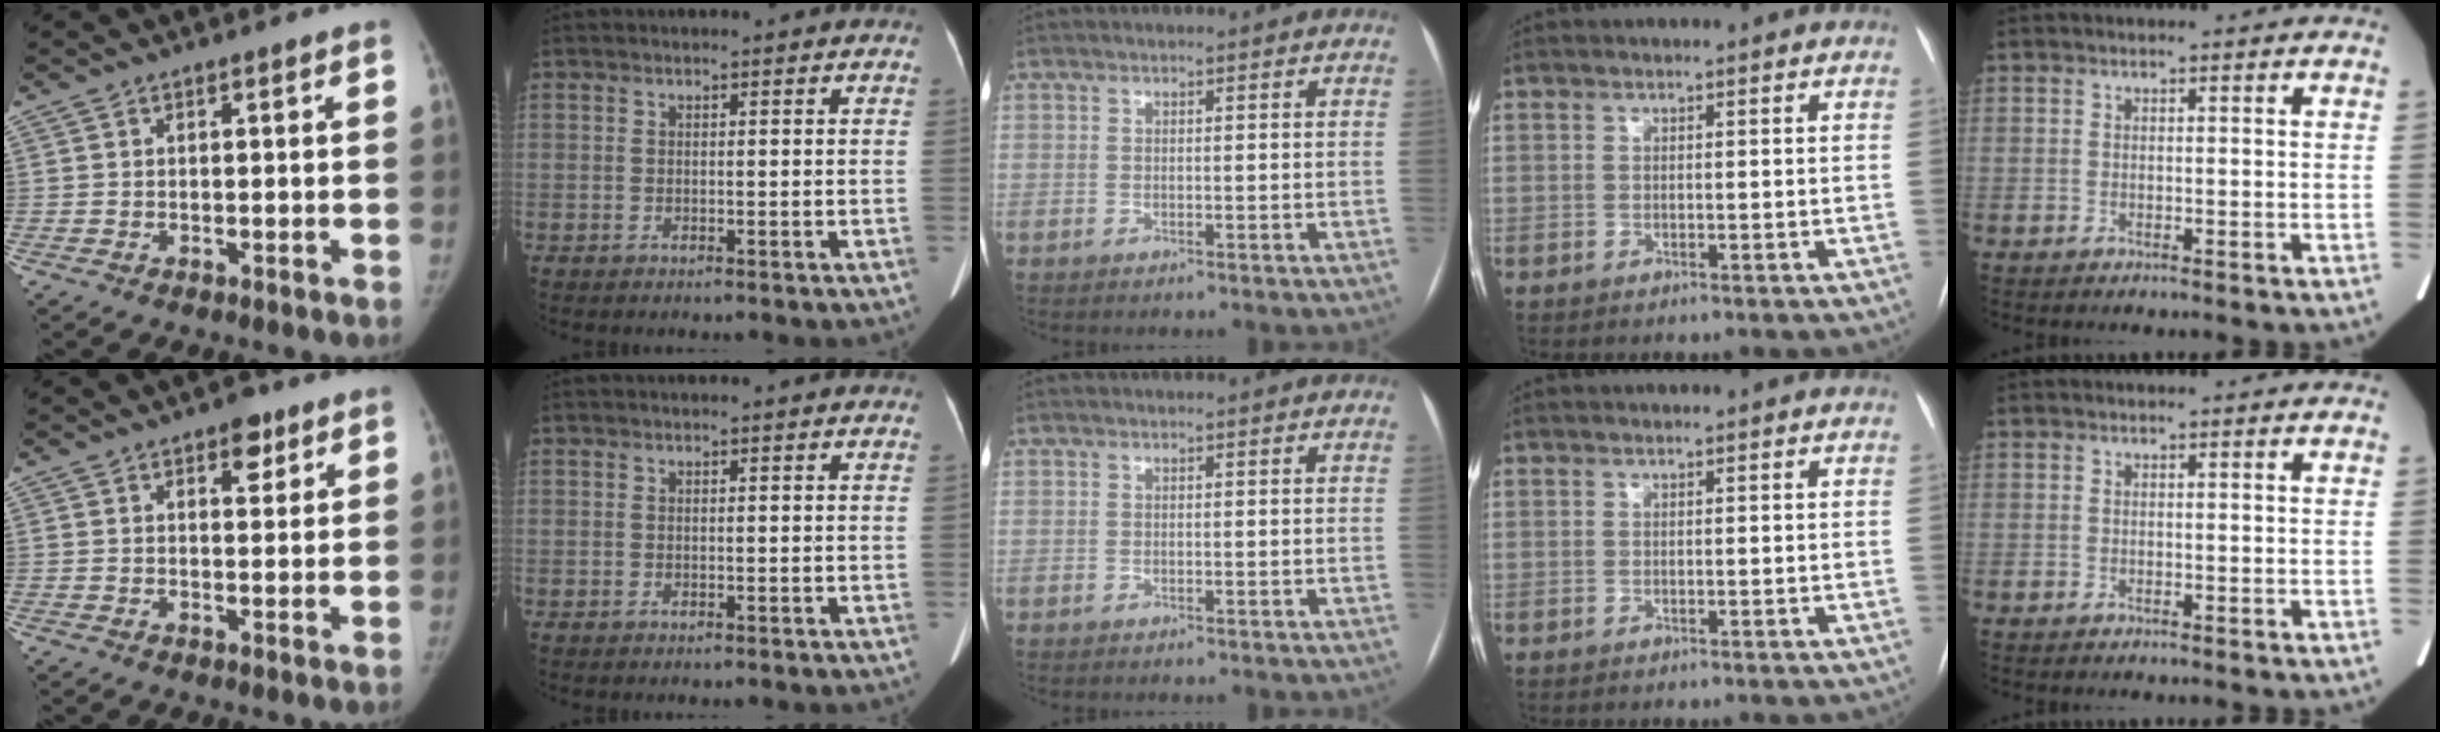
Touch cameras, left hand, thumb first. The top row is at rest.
{"thumb": {"total": 4.4, "force": [2.6, 2.3, 2.8], "torque": [-0.017, -0.011, 0.032]}}